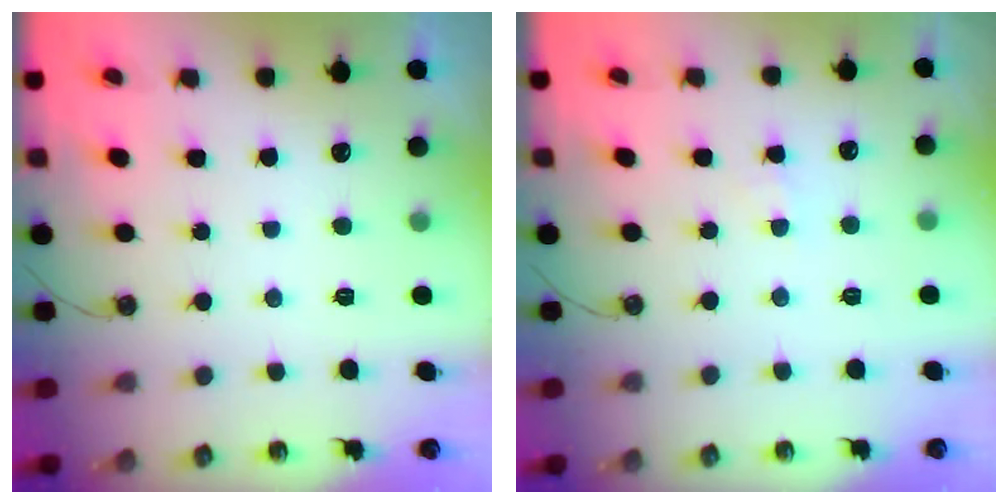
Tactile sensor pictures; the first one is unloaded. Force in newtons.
{"total": 3.0, "press": 2.9, "slide": 0.5}